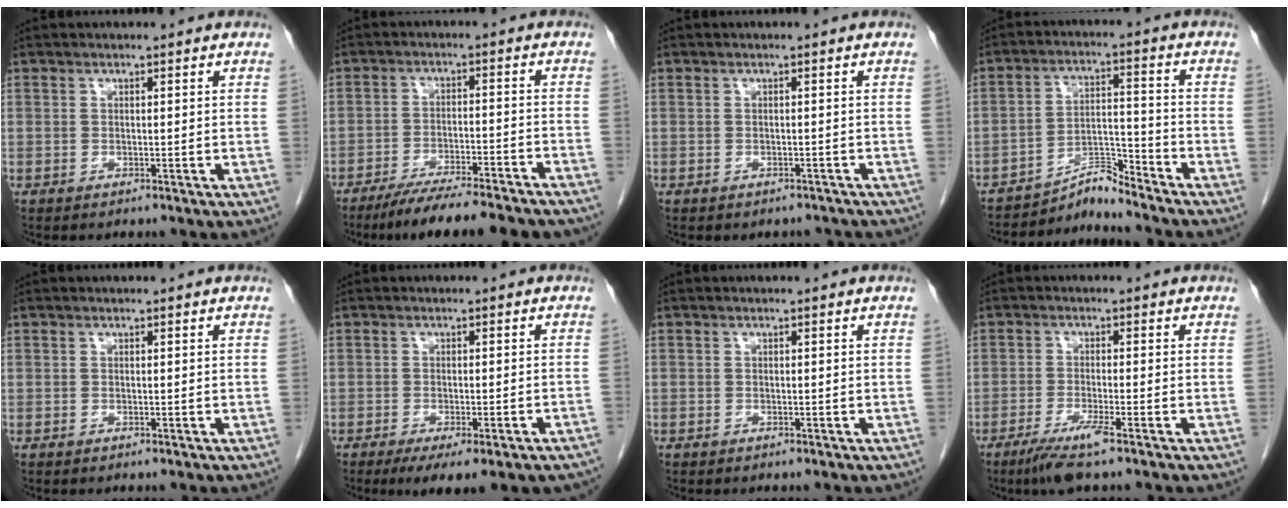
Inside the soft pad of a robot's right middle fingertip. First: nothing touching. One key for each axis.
{"total": 15.7, "fx": -13.4, "fy": 1.7, "fz": 7.9, "tx": -0.106, "ty": -0.014, "tz": -0.195}
{"total": 2.1, "fx": -1.8, "fy": 1.0, "fz": 0.1, "tx": -0.002, "ty": 0.002, "tz": -0.025}
{"total": 5.3, "fx": -5.2, "fy": -0.7, "fz": 0.0, "tx": 0.001, "ty": 0.009, "tz": -0.089}
{"total": 0.0}
{"total": 10.3, "fx": -7.8, "fy": 2.0, "fz": 6.4, "tx": -0.067, "ty": -0.004, "tz": -0.100}
{"total": 0.0}
{"total": 6.1, "fx": -4.0, "fy": -0.6, "fz": 4.6, "tx": -0.091, "ty": -0.019, "tz": -0.079}